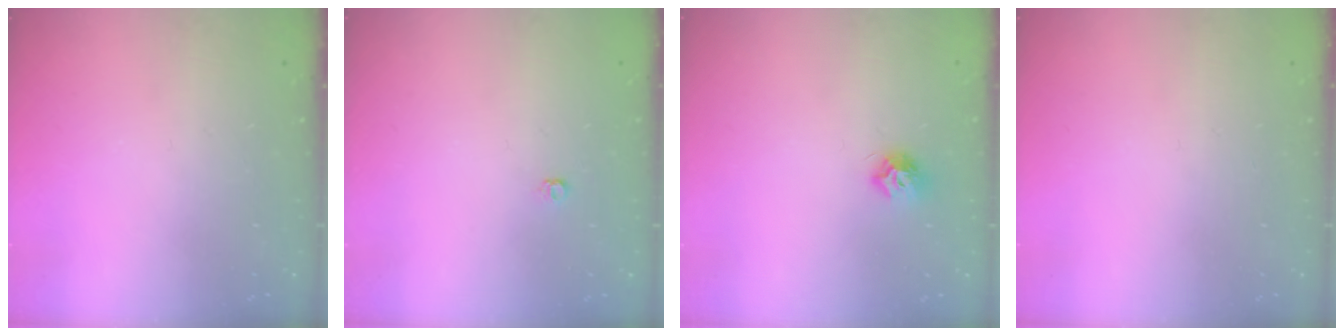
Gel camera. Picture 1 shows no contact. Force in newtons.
{"total": 3.9, "press": 3.9, "slide": 0.7}
{"total": 7.1, "press": 7.1, "slide": 0.2}
{"total": 0.0}